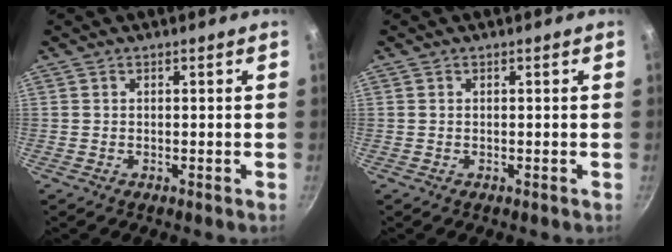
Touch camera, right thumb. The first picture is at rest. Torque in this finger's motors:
{"motor_torque": [-0.26, 0.11, -0.03, 0.18, -0.01]}